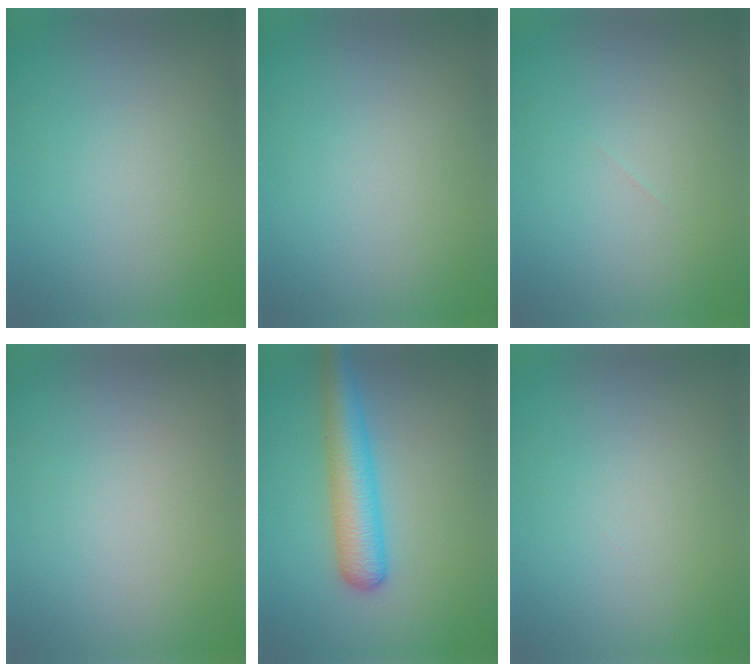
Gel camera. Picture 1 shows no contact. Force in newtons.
{"total": 0.0}
{"total": 0.0}
{"total": 0.0}
{"total": 4.7, "press": 4.7, "slide": 0.2}
{"total": 0.0}